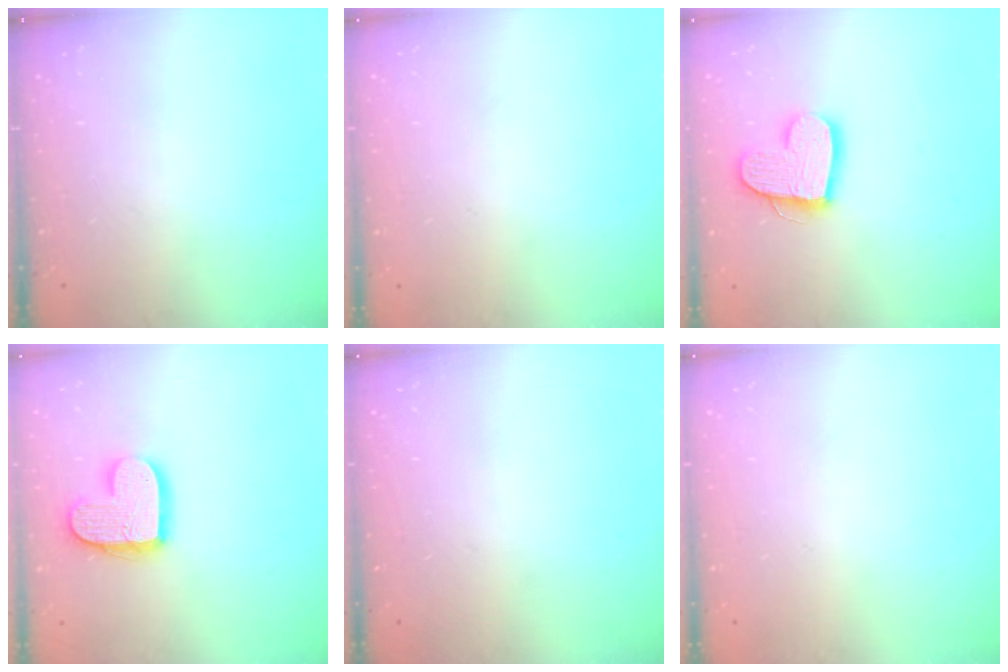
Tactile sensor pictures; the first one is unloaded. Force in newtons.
{"total": 0.0}
{"total": 14.4, "press": 14.3, "slide": 1.3}
{"total": 13.8, "press": 13.8, "slide": 0.9}
{"total": 0.0}
{"total": 0.0}